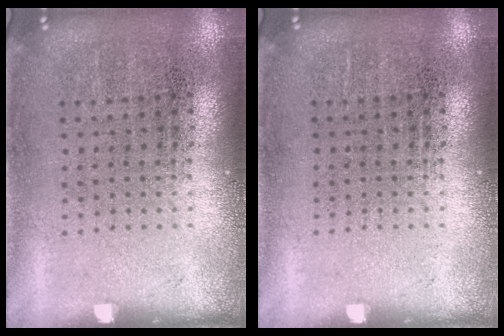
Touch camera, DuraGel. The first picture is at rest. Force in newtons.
{"total": 0.0}